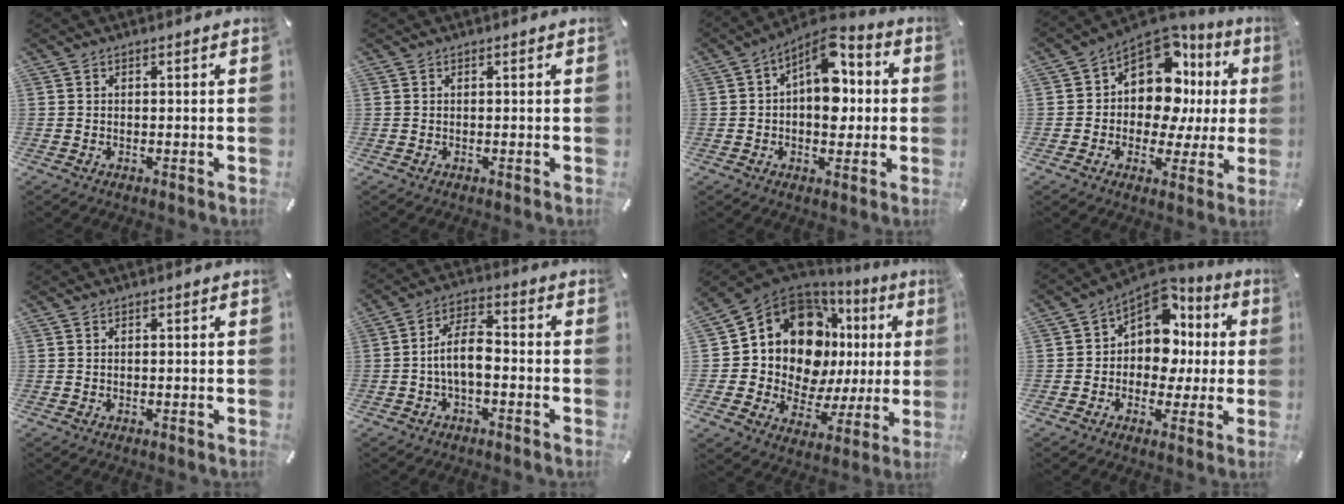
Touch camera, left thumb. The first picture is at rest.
{"total": 0.0}
{"total": 11.1, "force": [2.2, 6.9, 8.4], "torque": [-0.109, -0.029, 0.035]}
{"total": 14.0, "force": [4.1, 10.0, 9.0], "torque": [-0.150, -0.043, 0.071]}
{"total": 0.0}
{"total": 8.7, "force": [-2.2, 4.2, 7.3], "torque": [-0.141, 0.016, -0.039]}
{"total": 17.1, "force": [6.8, 11.8, 10.4], "torque": [-0.186, -0.072, 0.116]}
{"total": 12.4, "force": [2.7, 10.0, 6.8], "torque": [-0.105, -0.030, 0.052]}